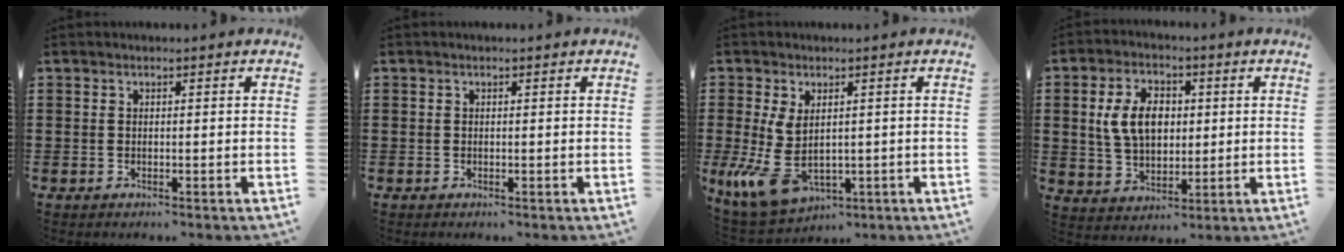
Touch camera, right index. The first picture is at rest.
{"total": 0.0}
{"total": 8.1, "force": [-0.6, 4.6, 6.7], "torque": [-0.170, -0.012, -0.009]}
{"total": 8.1, "force": [1.3, 5.4, 6.0], "torque": [-0.141, 0.008, 0.015]}